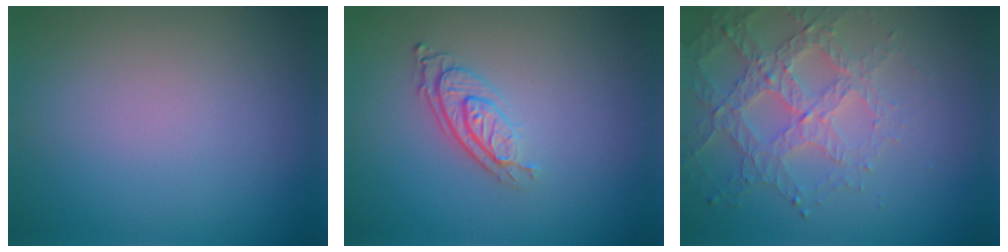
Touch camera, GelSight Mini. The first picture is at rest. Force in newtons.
{"total": 2.9, "press": 2.1, "slide": 2.1}
{"total": 4.1, "press": 3.8, "slide": 1.6}